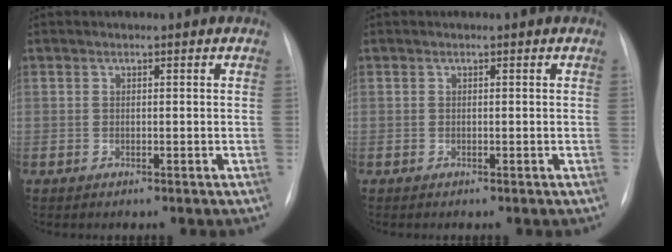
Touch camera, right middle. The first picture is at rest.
{"total": 0.0}